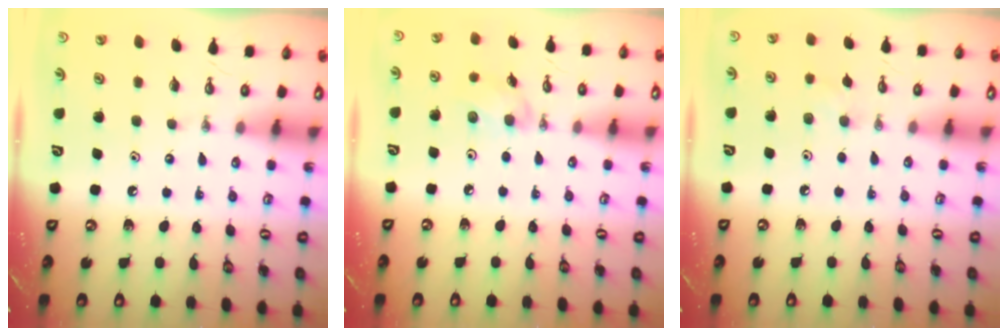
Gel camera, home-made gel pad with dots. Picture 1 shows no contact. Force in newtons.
{"total": 5.8, "press": 5.7, "slide": 1.4}
{"total": 5.3, "press": 5.2, "slide": 0.9}